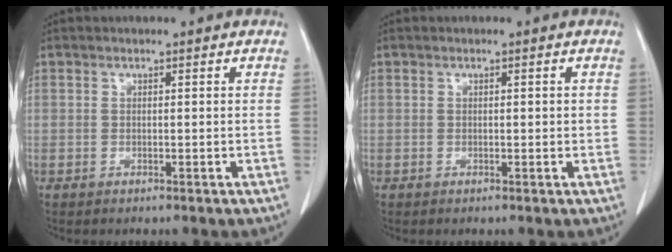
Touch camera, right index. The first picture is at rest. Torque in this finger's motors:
{"motor_torque": [-0.10, 0.01, -0.03, -0.01]}